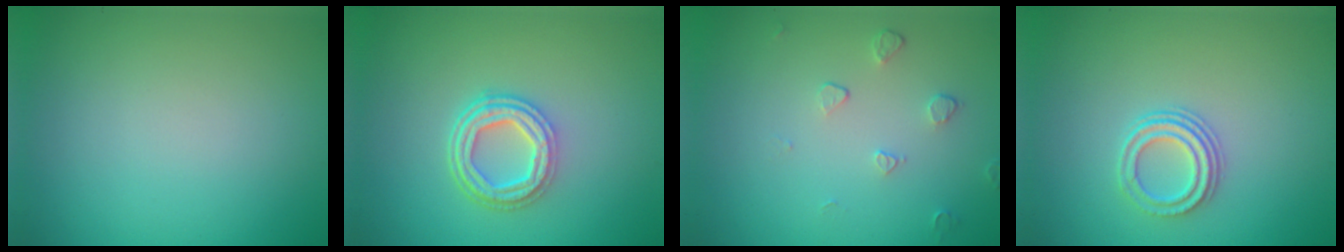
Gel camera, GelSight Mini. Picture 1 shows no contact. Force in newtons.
{"total": 4.2, "press": 3.1, "slide": 2.8}
{"total": 1.1, "press": 0.7, "slide": 0.9}
{"total": 2.5, "press": 2.1, "slide": 1.4}